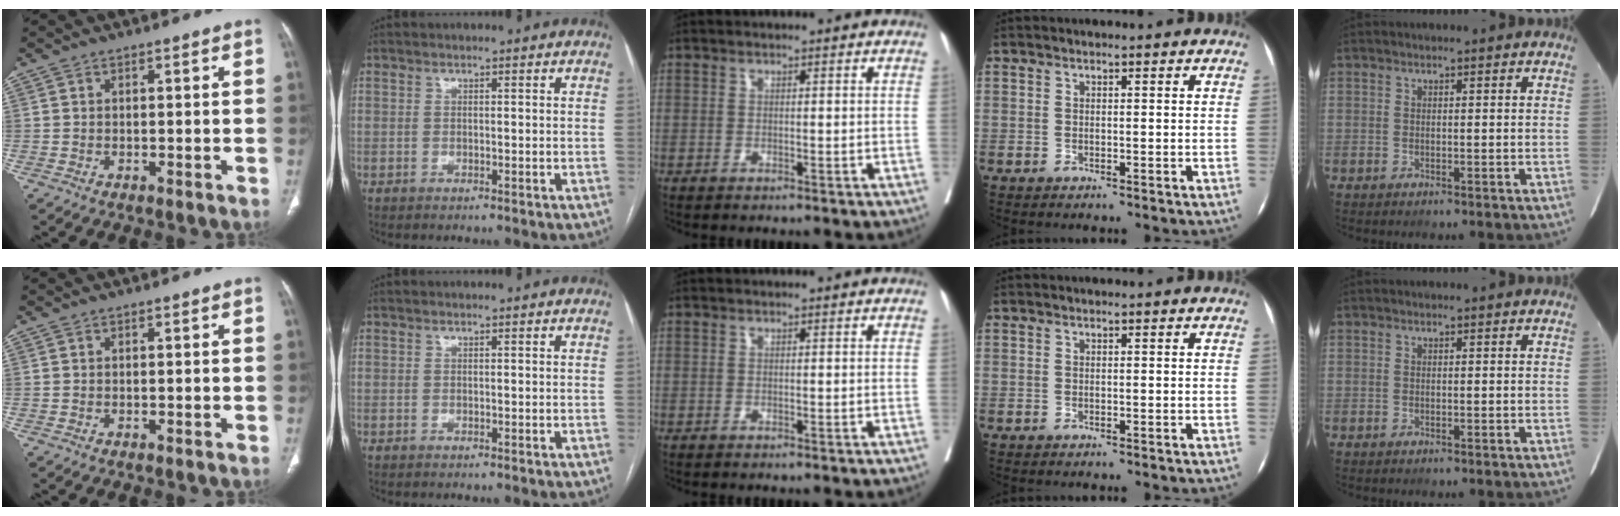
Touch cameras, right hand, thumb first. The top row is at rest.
{}